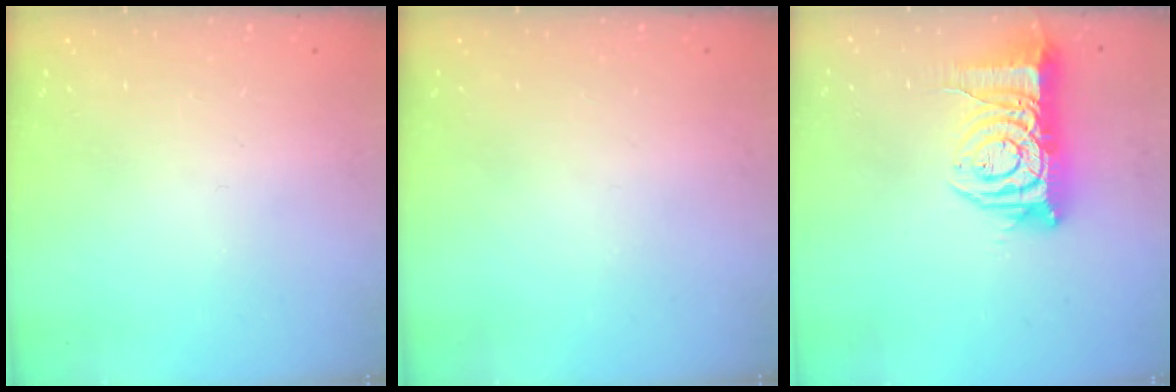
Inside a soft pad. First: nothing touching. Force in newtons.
{"total": 0.0}
{"total": 11.9, "press": 11.9, "slide": 1.2}